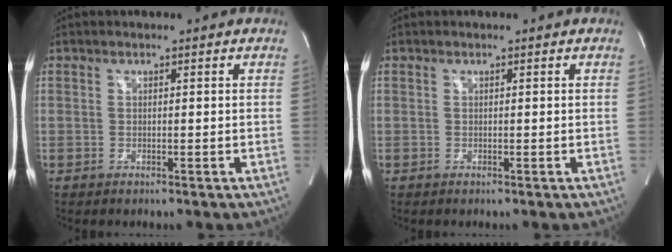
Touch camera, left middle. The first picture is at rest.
{"total": 0.0}